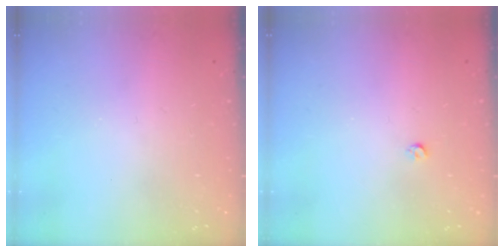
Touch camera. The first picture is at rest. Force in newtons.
{"total": 2.8, "press": 2.8, "slide": 0.5}